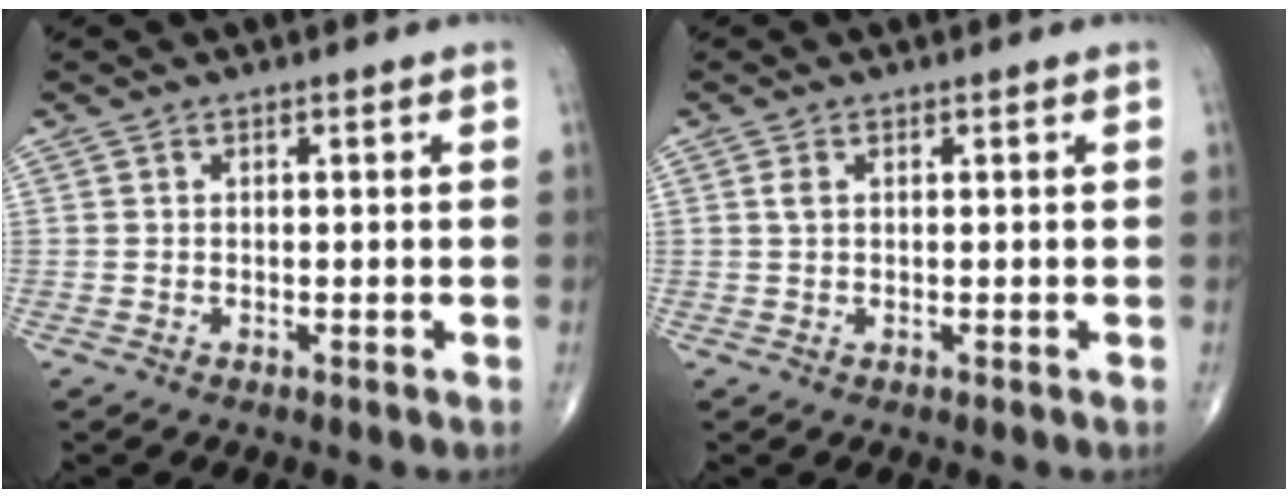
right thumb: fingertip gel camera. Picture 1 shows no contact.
{"total": 1.3, "force": [0.4, 0.8, 1.0], "torque": [-0.024, 0.006, 0.009]}